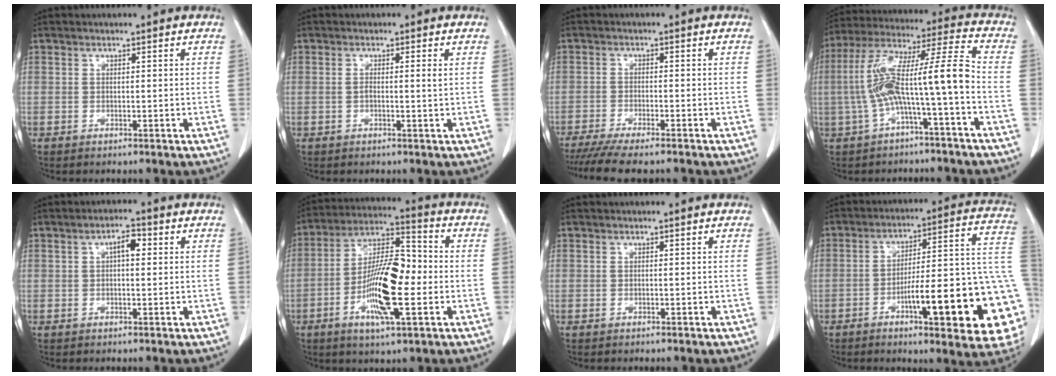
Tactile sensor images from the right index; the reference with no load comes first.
{"total": 1.6, "force": [0.1, 0.0, 1.6], "torque": [-0.033, 0.002, 0.003]}
{"total": 9.6, "force": [-8.2, 1.1, 4.9], "torque": [-0.068, -0.015, -0.127]}
{"total": 12.8, "force": [-2.8, 0.5, 12.5], "torque": [-0.237, 0.041, -0.053]}
{"total": 3.2, "force": [0.8, 1.2, 2.8], "torque": [-0.046, 0.011, 0.011]}
{"total": 14.2, "force": [-3.1, 3.5, 13.4], "torque": [-0.252, 0.006, -0.057]}
{"total": 0.0}
{"total": 23.2, "force": [-7.0, 3.6, 21.8], "torque": [-0.204, 0.020, -0.088]}